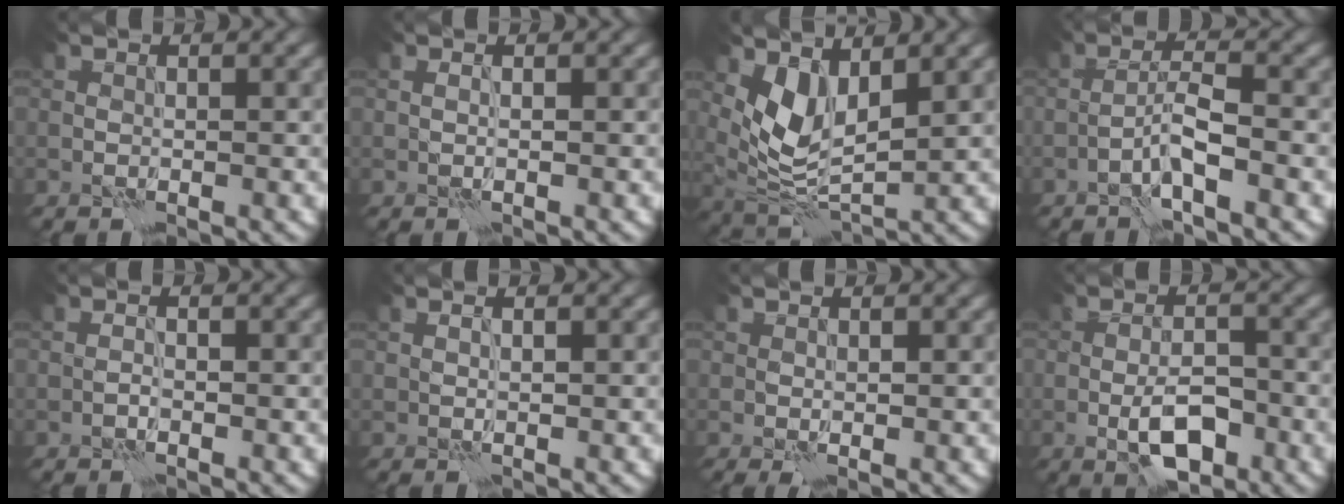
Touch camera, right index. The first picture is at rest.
{"total": 0.6, "force": [0.0, 0.1, 0.6], "torque": [-0.014, -0.002, 0.000]}
{"total": 4.6, "force": [1.9, 2.3, 3.5], "torque": [-0.076, -0.014, 0.044]}
{"total": 3.0, "force": [-1.5, 0.2, 2.5], "torque": [-0.049, 0.013, -0.034]}
{"total": 0.6, "force": [-0.4, 0.2, 0.5], "torque": [-0.010, 0.002, -0.008]}
{"total": 0.6, "force": [0.3, 0.1, 0.5], "torque": [-0.012, -0.002, 0.004]}
{"total": 1.1, "force": [0.1, 0.4, 1.0], "torque": [-0.021, -0.001, 0.002]}
{"total": 4.7, "force": [-2.0, 1.9, 3.8], "torque": [-0.064, 0.000, -0.035]}